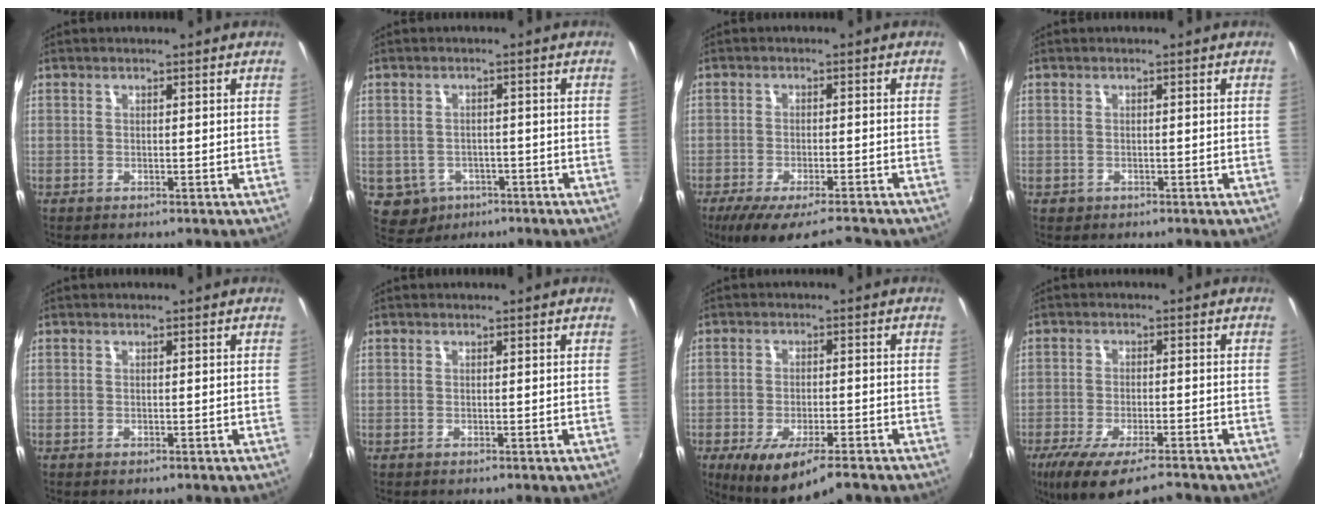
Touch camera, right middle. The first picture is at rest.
{"total": 6.1, "force": [-2.6, 5.2, 1.9], "torque": [-0.050, -0.004, -0.027]}
{"total": 11.3, "force": [-9.1, 2.4, 6.2], "torque": [-0.128, -0.035, -0.150]}
{"total": 1.1, "force": [-0.4, 0.9, 0.3], "torque": [-0.007, -0.002, -0.005]}
{"total": 0.0}
{"total": 0.0}
{"total": 11.0, "force": [-7.2, 3.3, 7.6], "torque": [-0.152, -0.037, -0.117]}
{"total": 11.4, "force": [-8.6, 2.7, 6.9], "torque": [-0.149, -0.040, -0.151]}